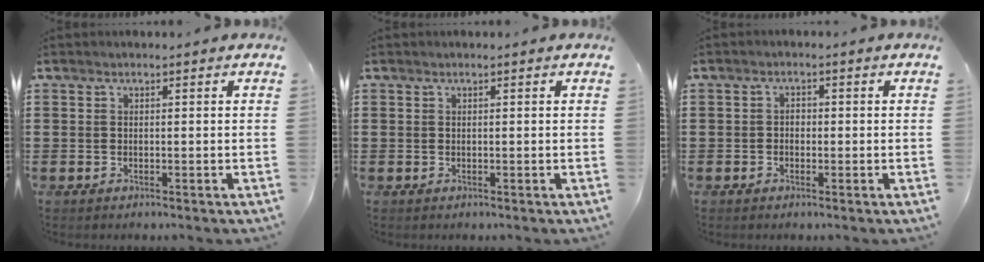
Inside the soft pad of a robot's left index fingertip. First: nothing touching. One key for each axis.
{"total": 0.0}
{"total": 1.2, "fx": -0.5, "fy": 1.0, "fz": 0.6, "tx": -0.014, "ty": 0.003, "tz": -0.011}